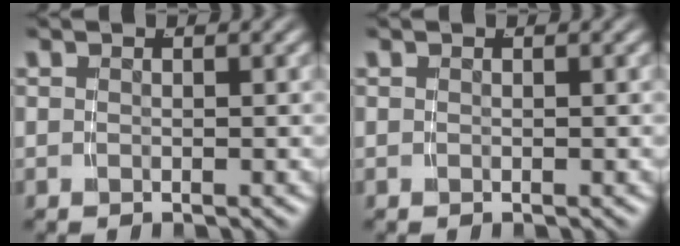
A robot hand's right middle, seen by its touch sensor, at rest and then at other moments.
{"total": 0.0}